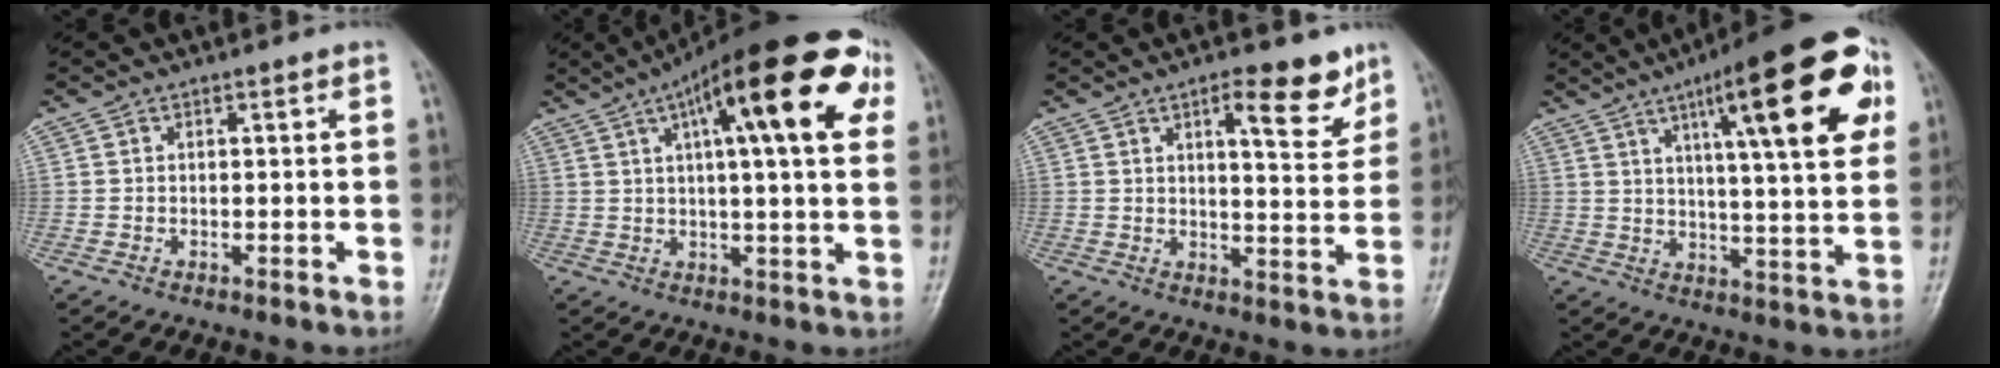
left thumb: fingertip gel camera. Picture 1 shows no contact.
{"total": 23.0, "force": [8.9, 6.2, 20.3], "torque": [-0.287, 0.021, 0.121]}
{"total": 8.6, "force": [5.2, 2.8, 6.2], "torque": [-0.065, -0.031, 0.072]}
{"total": 22.7, "force": [9.2, 5.3, 20.1], "torque": [-0.255, -0.007, 0.124]}